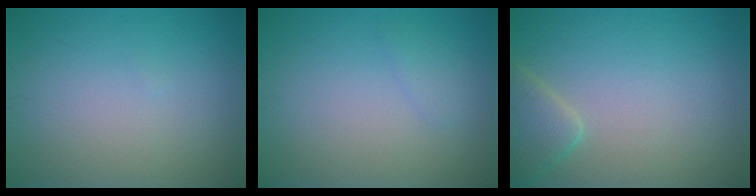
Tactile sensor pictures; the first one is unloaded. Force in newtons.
{"total": 0.9, "press": 0.9, "slide": 0.1}
{"total": 2.8, "press": 2.8, "slide": 0.1}